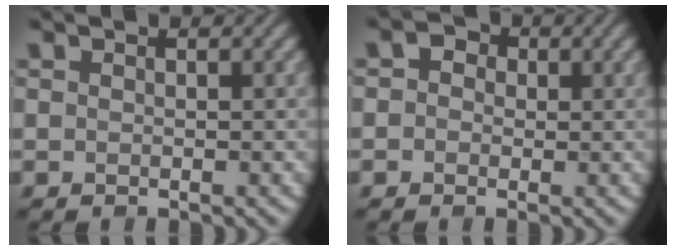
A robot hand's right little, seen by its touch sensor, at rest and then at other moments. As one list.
[{"total": 2.2, "force": [0.5, 1.8, 1.1], "torque": [-0.011, 0.006, -0.014]}]